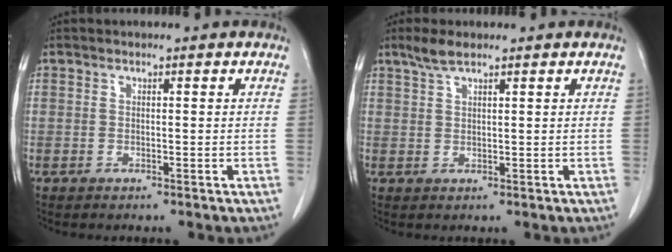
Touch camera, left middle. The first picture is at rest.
{"total": 2.8, "force": [2.2, 0.4, 1.7], "torque": [-0.042, 0.006, 0.045]}